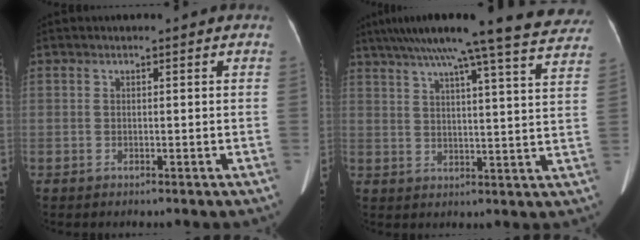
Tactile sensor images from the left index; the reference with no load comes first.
{"total": 25.6, "force": [21.9, 1.1, 13.2], "torque": [-0.211, -0.013, 0.275]}